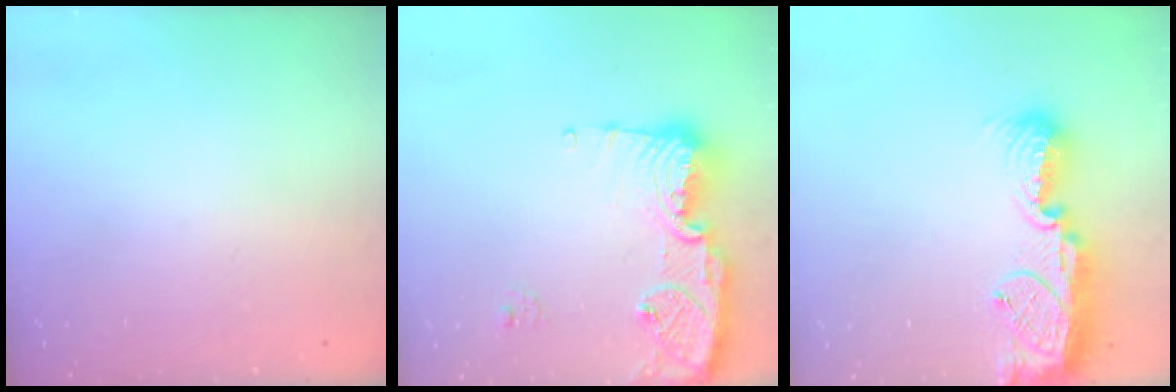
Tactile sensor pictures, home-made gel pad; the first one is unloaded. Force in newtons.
{"total": 15.8, "press": 15.7, "slide": 1.4}
{"total": 13.6, "press": 13.4, "slide": 2.3}